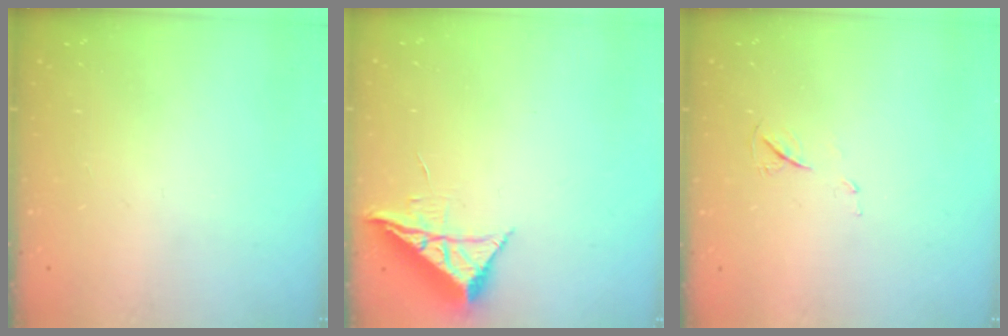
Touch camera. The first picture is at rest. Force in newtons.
{"total": 7.1, "press": 7.1, "slide": 0.2}
{"total": 4.5, "press": 4.5, "slide": 0.6}